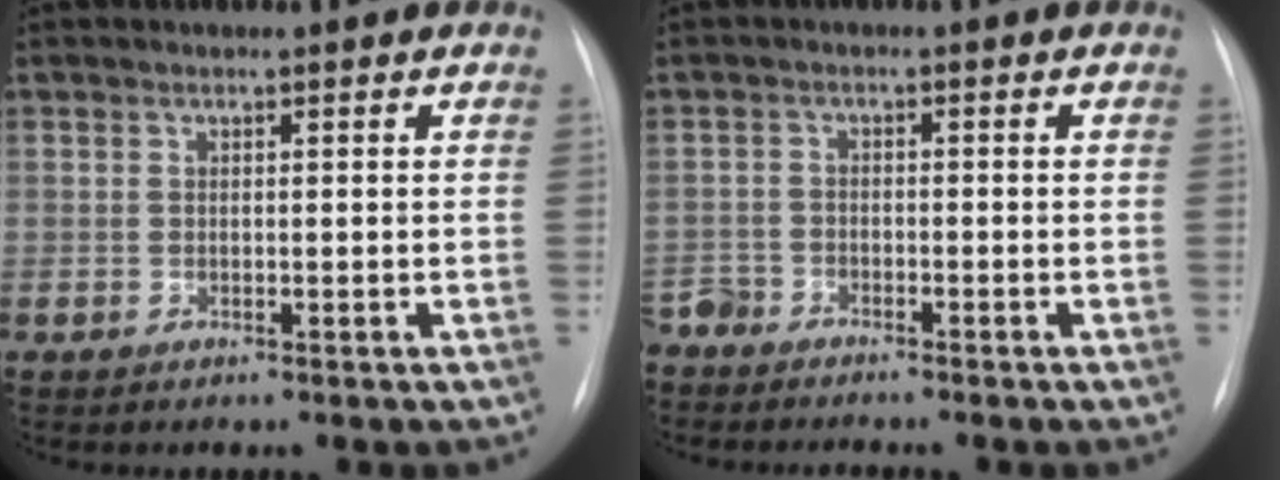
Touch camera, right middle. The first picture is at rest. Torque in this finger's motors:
{"motor_torque": [1.10, -1.03, 0.68, 0.19]}